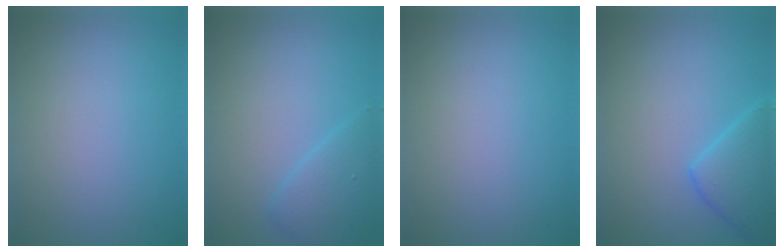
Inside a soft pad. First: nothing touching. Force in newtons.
{"total": 2.7, "press": 2.7, "slide": 0.2}
{"total": 0.0}
{"total": 4.1, "press": 4.1, "slide": 0.2}